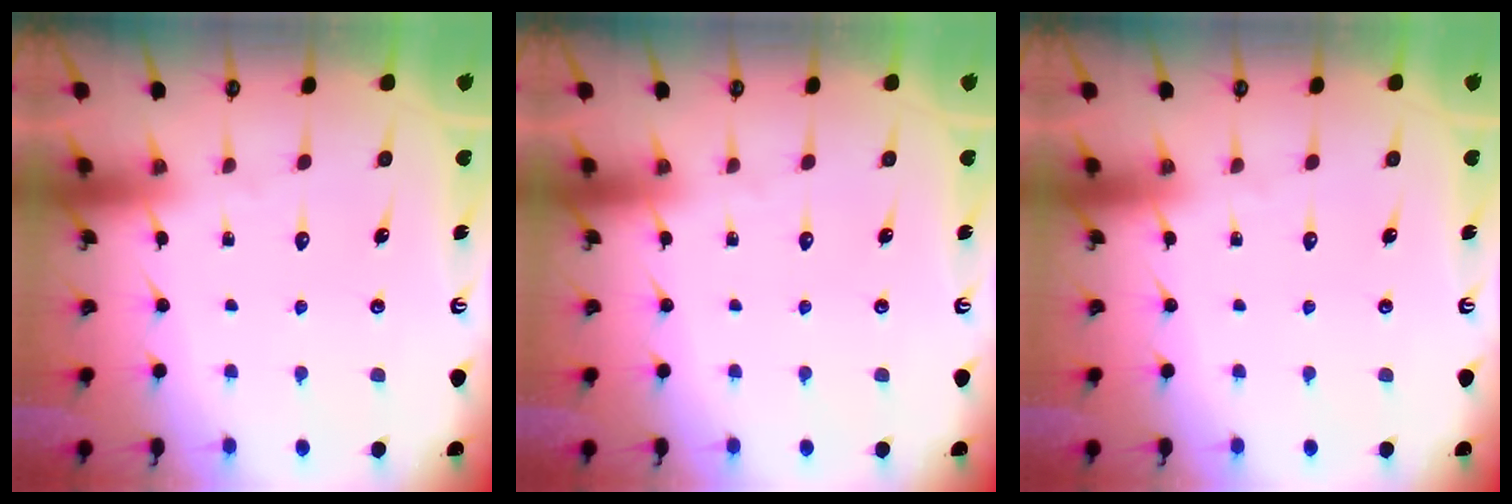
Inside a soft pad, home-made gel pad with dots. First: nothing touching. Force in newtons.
{"total": 0.0}
{"total": 0.0}